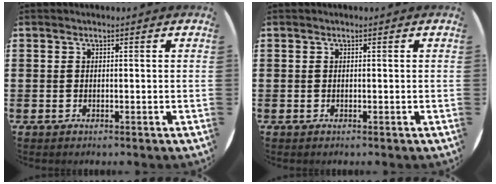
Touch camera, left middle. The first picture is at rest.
{"total": 0.0}